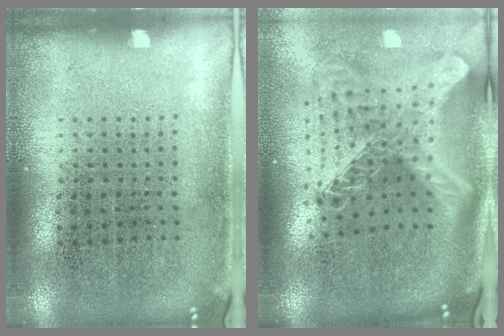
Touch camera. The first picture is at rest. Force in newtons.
{"total": 3.0, "press": 2.1, "slide": 2.1}